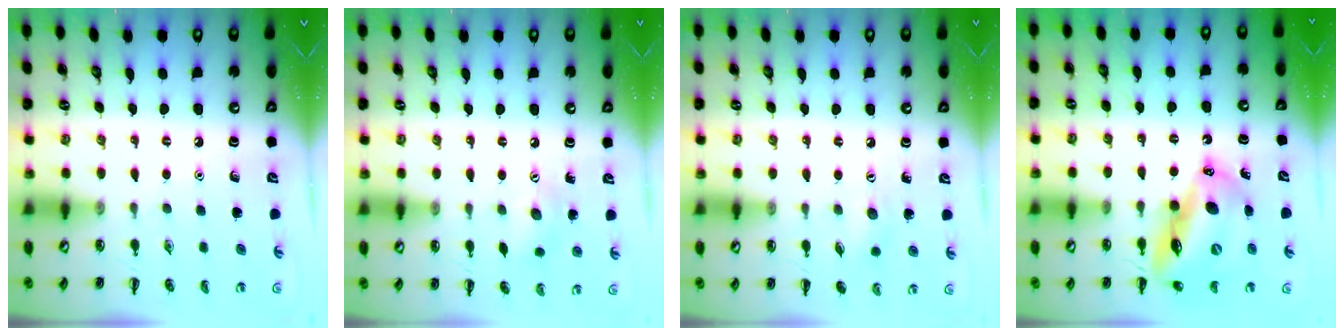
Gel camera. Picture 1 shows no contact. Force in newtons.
{"total": 7.0, "press": 6.9, "slide": 1.4}
{"total": 4.9, "press": 4.8, "slide": 1.0}
{"total": 16.7, "press": 16.1, "slide": 4.6}